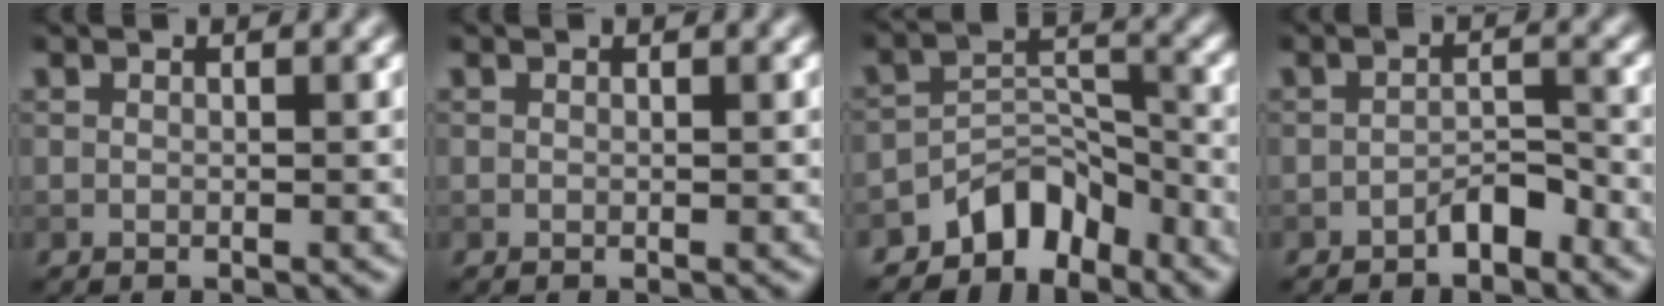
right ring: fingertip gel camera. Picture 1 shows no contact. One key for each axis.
{"total": 0.0}
{"total": 4.9, "fx": -4.0, "fy": 2.5, "fz": 1.5, "tx": -0.004, "ty": 0.005, "tz": -0.077}
{"total": 2.1, "fx": -1.6, "fy": 0.8, "fz": 1.2, "tx": -0.016, "ty": 0.010, "tz": -0.030}